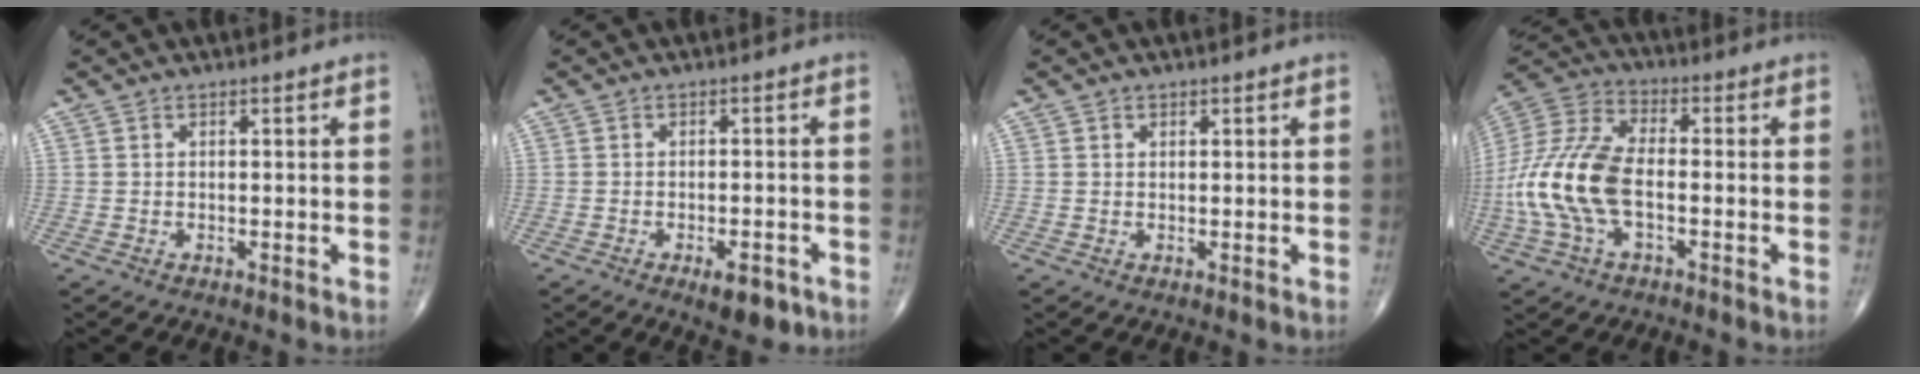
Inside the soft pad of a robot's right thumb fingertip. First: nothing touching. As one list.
[{"total": 5.0, "force": [-2.6, 2.1, 3.7], "torque": [-0.047, 0.007, -0.030]}, {"total": 0.6, "force": [0.4, 0.5, 0.1], "torque": [0.005, -0.002, 0.004]}, {"total": 16.5, "force": [-2.9, 8.6, 13.8], "torque": [-0.312, 0.029, -0.056]}]